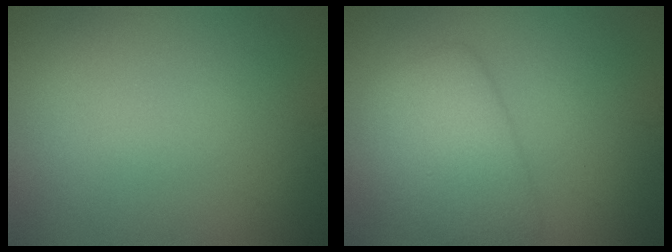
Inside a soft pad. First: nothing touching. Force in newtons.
{"total": 4.9, "press": 4.9, "slide": 0.1}